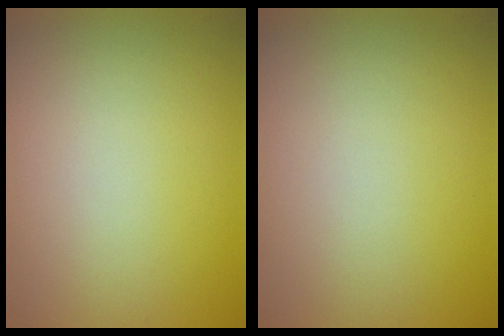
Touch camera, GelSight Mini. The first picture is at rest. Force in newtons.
{"total": 0.0}